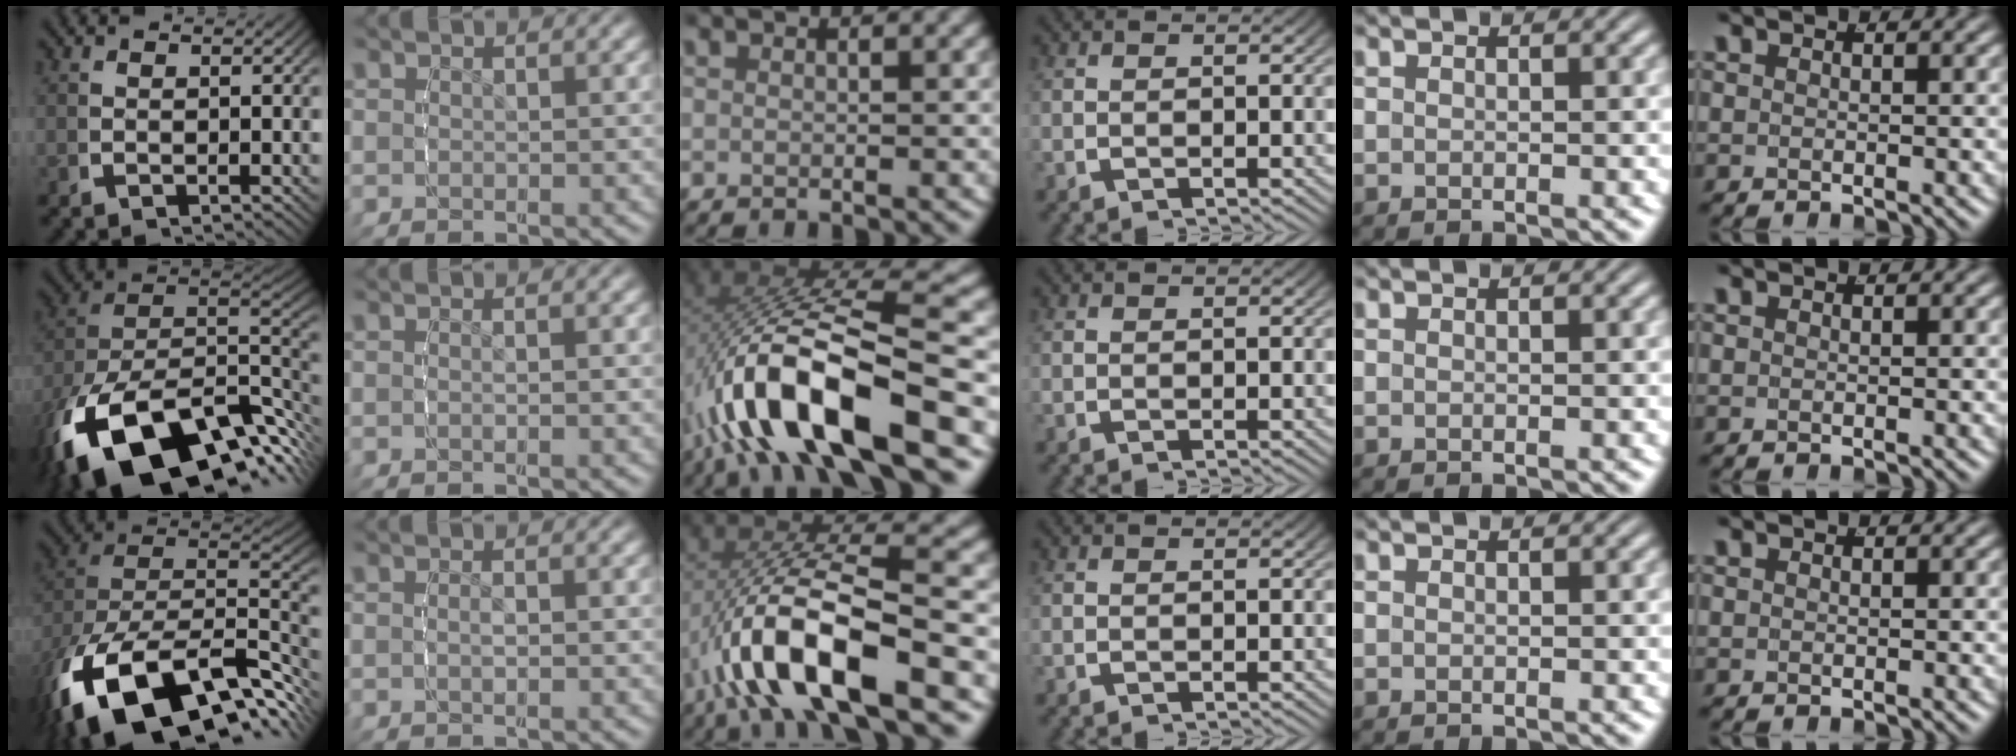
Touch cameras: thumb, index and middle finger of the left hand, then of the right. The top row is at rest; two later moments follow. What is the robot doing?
{"motion": "lift_and_place", "object": "tape"}